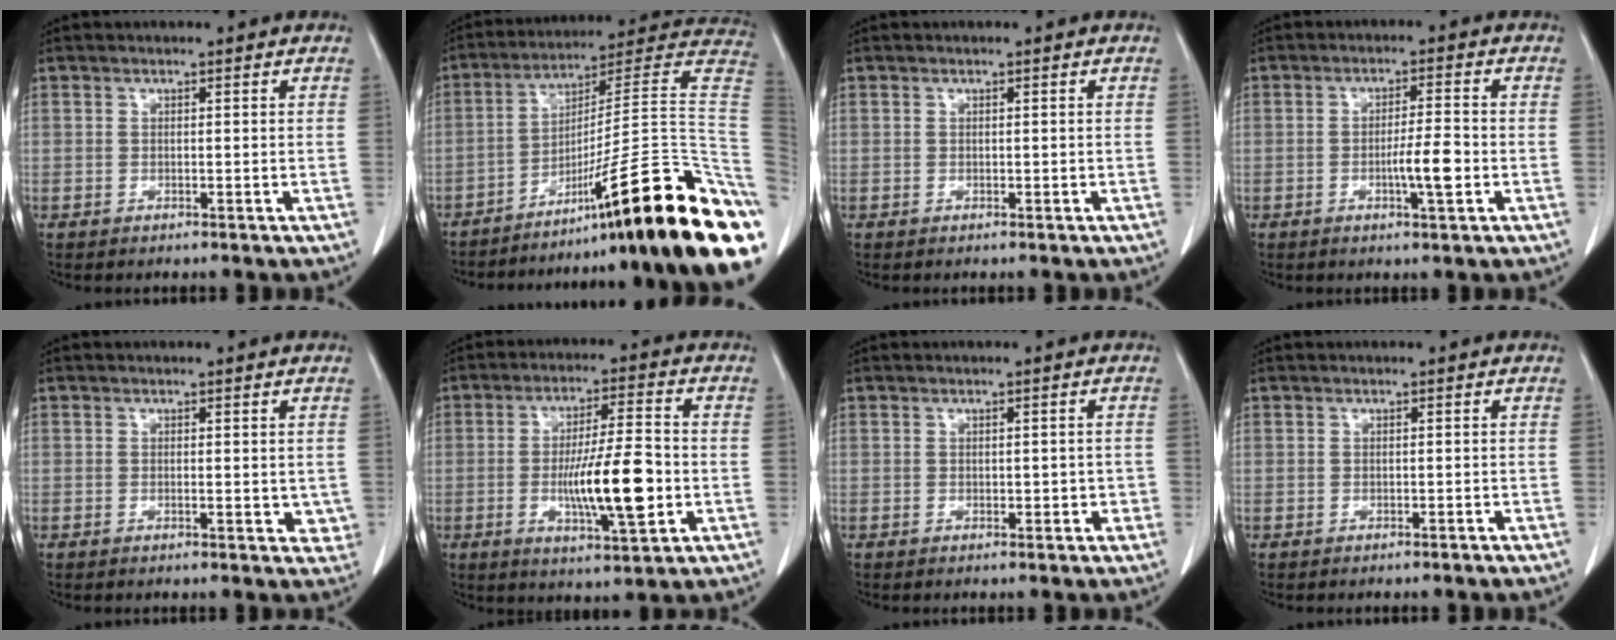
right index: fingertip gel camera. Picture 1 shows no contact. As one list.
[{"total": 30.2, "force": [-16.3, 1.5, 25.4], "torque": [-0.236, 0.028, -0.244]}, {"total": 0.0}, {"total": 5.1, "force": [-1.4, 0.3, 4.8], "torque": [-0.081, -0.003, -0.022]}, {"total": 2.8, "force": [-0.2, 1.3, 2.4], "torque": [-0.017, -0.003, -0.003]}, {"total": 12.1, "force": [-2.5, 1.6, 11.8], "torque": [-0.202, -0.007, -0.039]}, {"total": 1.6, "force": [-0.3, 0.9, 1.3], "torque": [-0.014, 0.007, 0.000]}, {"total": 0.6, "force": [-0.5, 0.0, 0.3], "torque": [-0.007, -0.001, -0.005]}]